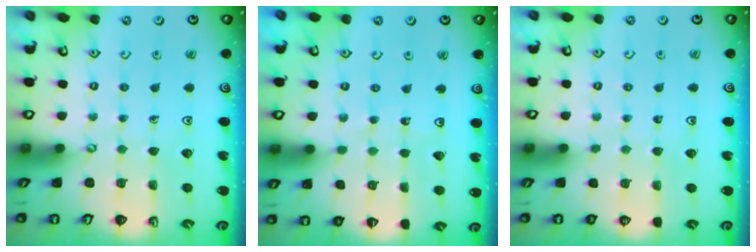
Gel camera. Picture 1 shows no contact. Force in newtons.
{"total": 5.1, "press": 5.1, "slide": 0.3}
{"total": 0.0}